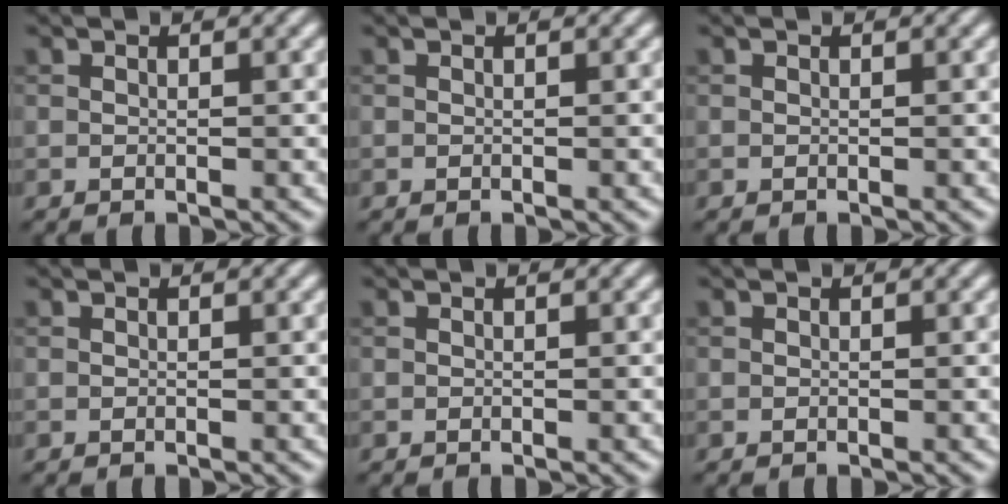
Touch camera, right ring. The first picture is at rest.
{"total": 0.0}
{"total": 0.0}
{"total": 0.0}
{"total": 0.0}
{"total": 0.0}